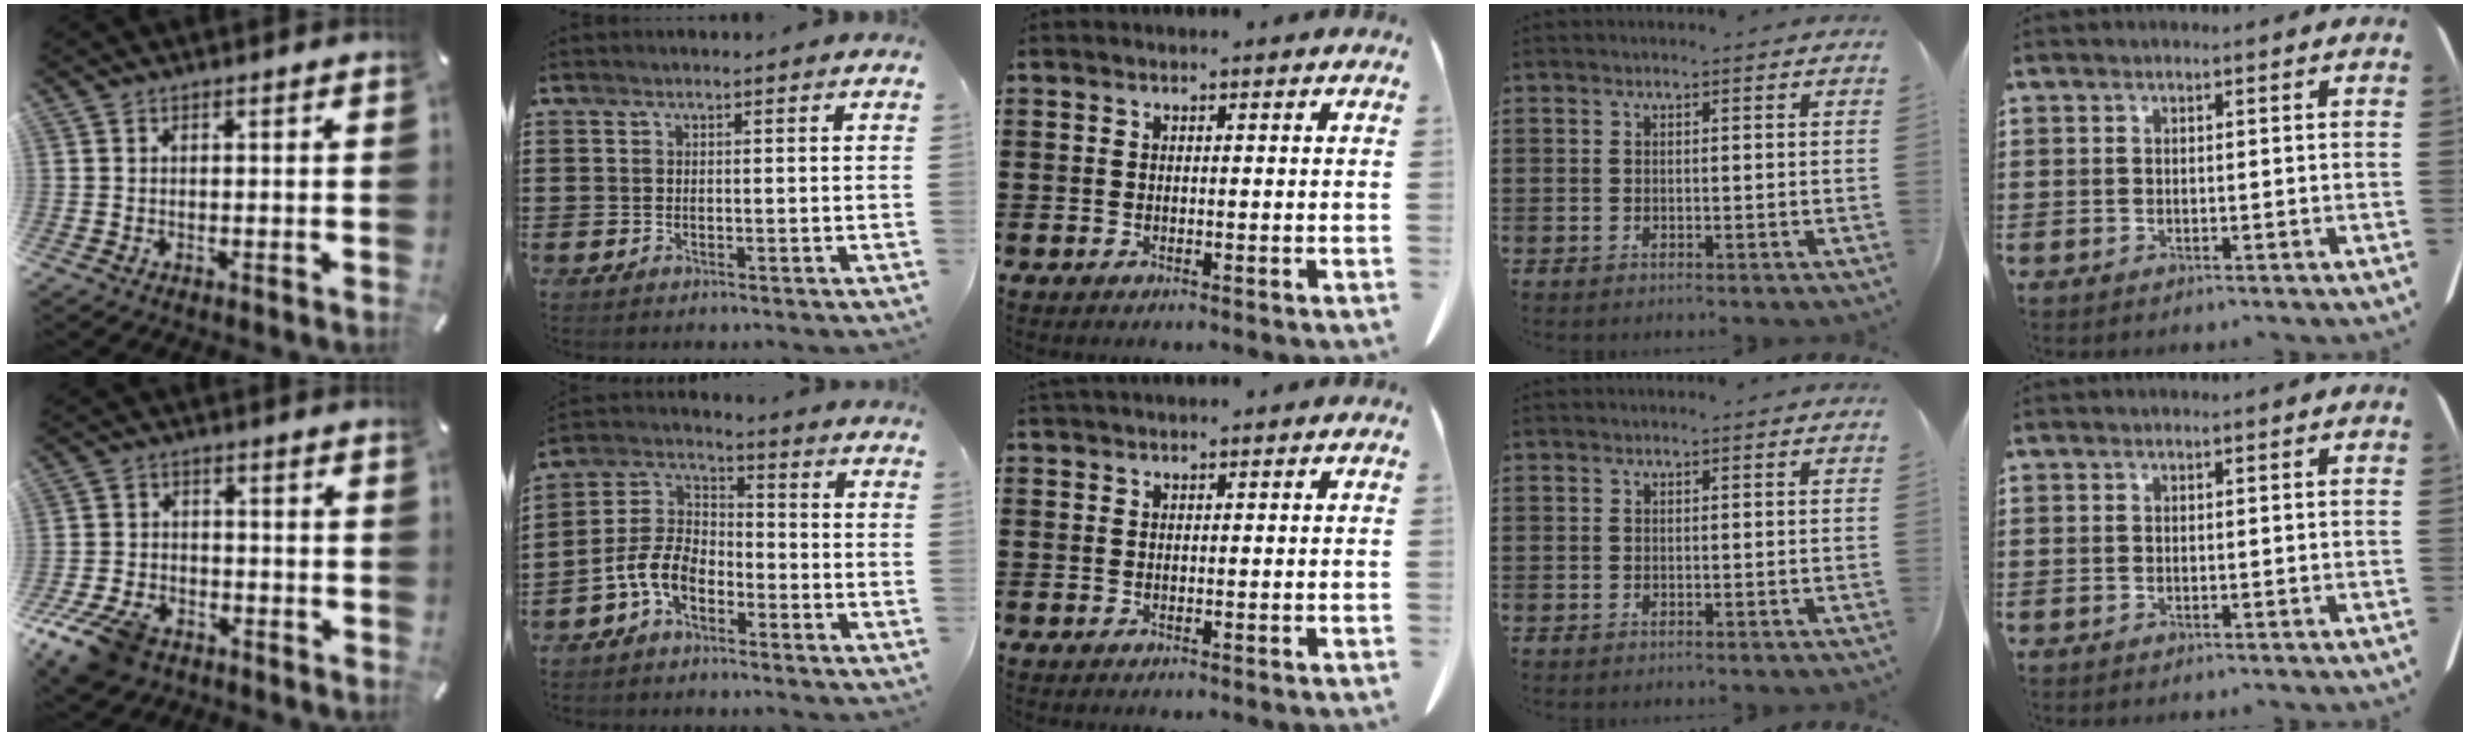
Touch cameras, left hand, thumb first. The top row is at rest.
{"thumb": {"total": 9.8, "force": [-6.4, 5.9, 4.5], "torque": [-0.100, 0.030, -0.119]}, "index": {"total": 7.3, "force": [-4.5, 3.9, 4.4], "torque": [-0.120, 0.000, -0.096]}, "middle": {"total": 0.7, "force": [0.7, 0.0, 0.2], "torque": [-0.005, -0.001, 0.014]}}